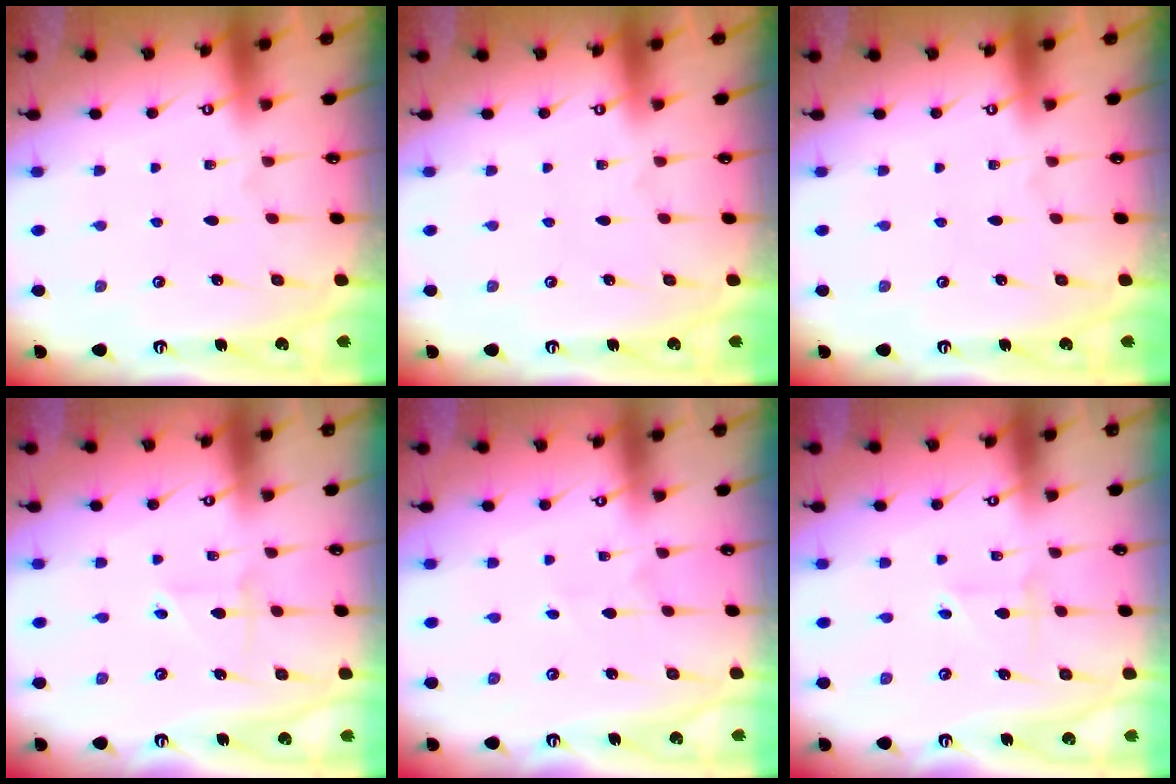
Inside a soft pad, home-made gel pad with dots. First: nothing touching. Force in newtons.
{"total": 0.0}
{"total": 0.0}
{"total": 2.6, "press": 2.6, "slide": 0.3}
{"total": 1.4, "press": 1.3, "slide": 0.1}
{"total": 2.1, "press": 2.1, "slide": 0.3}